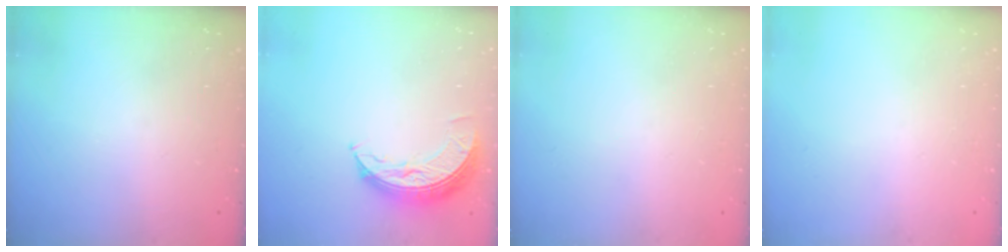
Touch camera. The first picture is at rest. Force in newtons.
{"total": 8.3, "press": 8.3, "slide": 0.6}
{"total": 0.0}
{"total": 0.0}